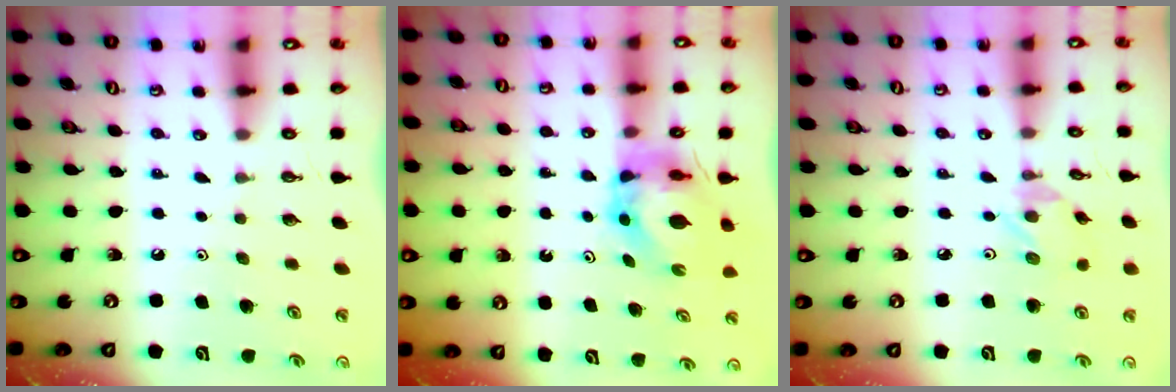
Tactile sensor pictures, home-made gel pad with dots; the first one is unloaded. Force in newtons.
{"total": 6.6, "press": 6.6, "slide": 0.7}
{"total": 1.5, "press": 1.5, "slide": 0.0}